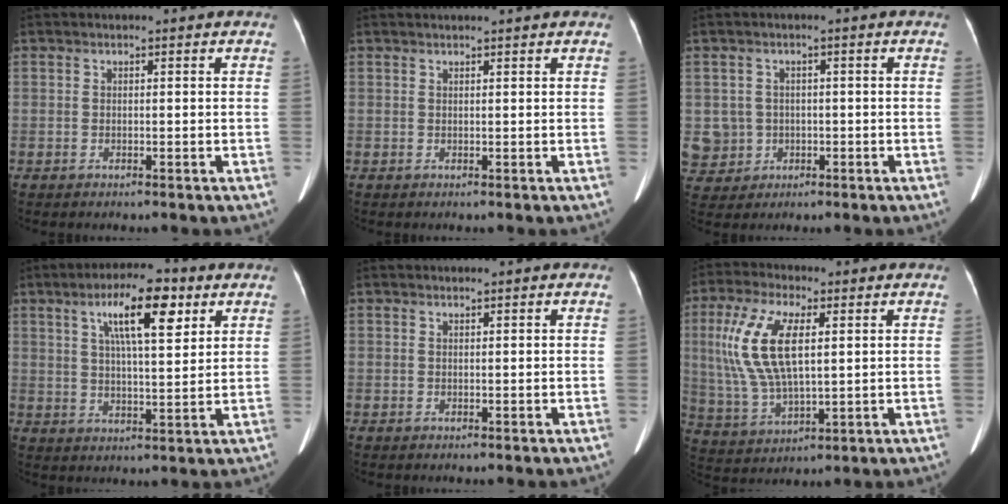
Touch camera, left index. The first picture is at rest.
{"total": 2.5, "force": [2.3, -0.3, 0.9], "torque": [-0.013, 0.020, 0.031]}
{"total": 5.9, "force": [-0.5, 5.9, 0.2], "torque": [-0.015, 0.015, 0.000]}
{"total": 10.3, "force": [4.9, 2.5, 8.8], "torque": [-0.150, 0.017, 0.080]}
{"total": 0.0}
{"total": 12.4, "force": [2.9, 4.4, 11.2], "torque": [-0.256, 0.010, 0.061]}